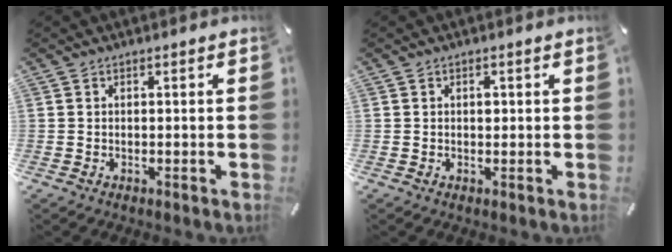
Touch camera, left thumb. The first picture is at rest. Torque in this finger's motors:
{"motor_torque": [0.45, 0.50, 0.17, -0.23, 0.06]}